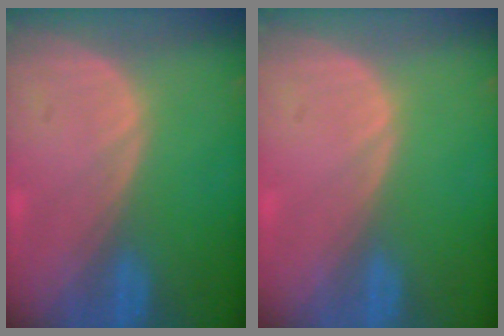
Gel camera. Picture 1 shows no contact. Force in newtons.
{"total": 0.0}